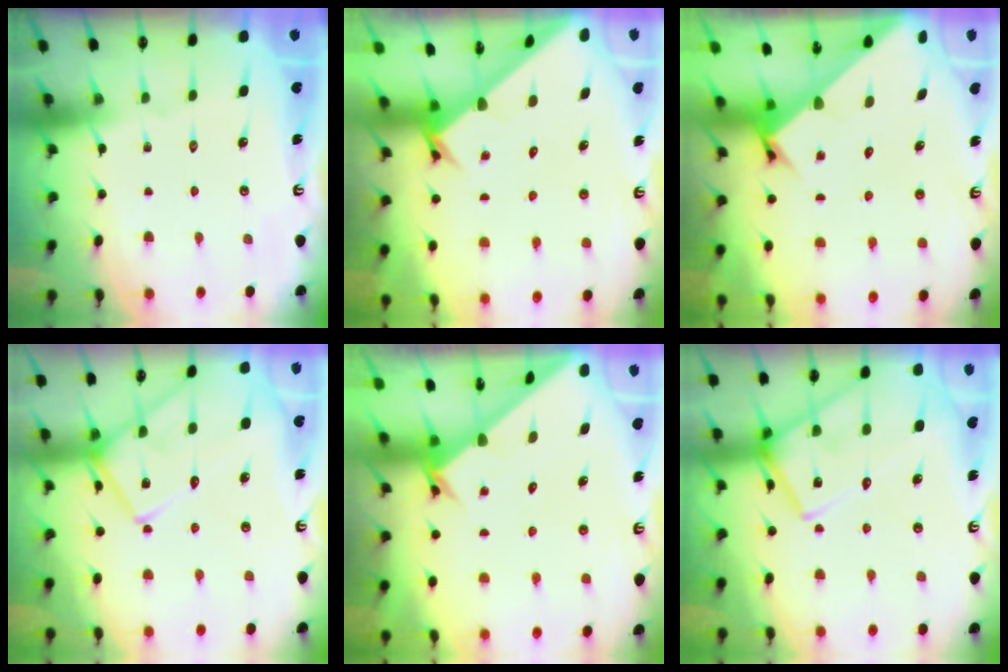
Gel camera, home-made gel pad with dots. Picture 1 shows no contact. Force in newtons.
{"total": 2.7, "press": 2.7, "slide": 0.3}
{"total": 2.9, "press": 2.9, "slide": 0.2}
{"total": 15.2, "press": 15.1, "slide": 1.2}
{"total": 2.4, "press": 2.4, "slide": 0.2}
{"total": 19.1, "press": 19.0, "slide": 1.7}